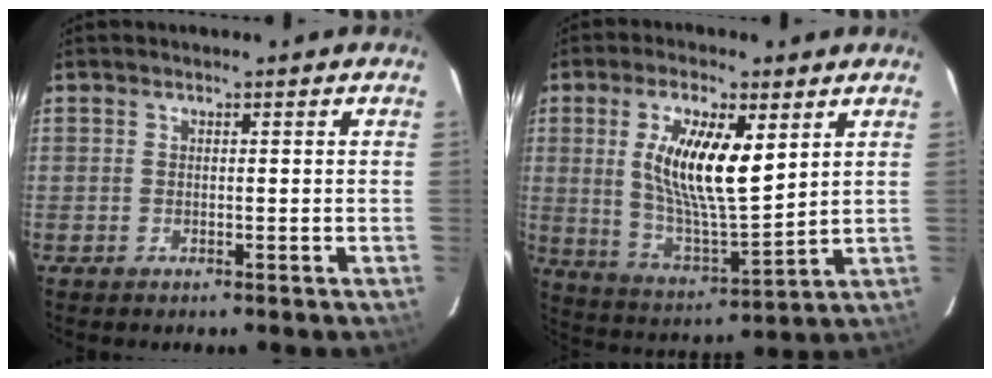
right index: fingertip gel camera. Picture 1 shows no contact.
{"total": 14.5, "force": [4.3, 4.6, 13.0], "torque": [-0.244, -0.004, 0.085]}